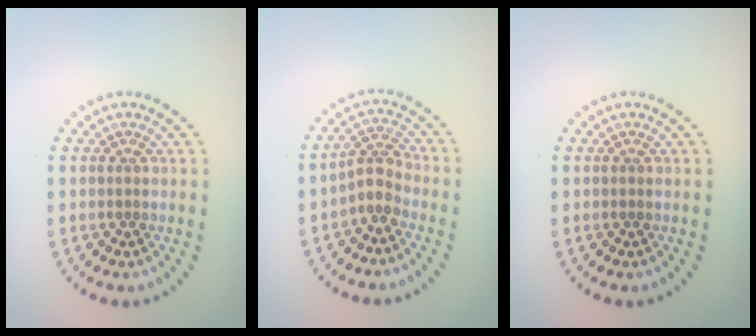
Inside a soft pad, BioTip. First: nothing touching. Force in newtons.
{"total": 2.4, "press": 1.7, "slide": 1.7}
{"total": 0.0}